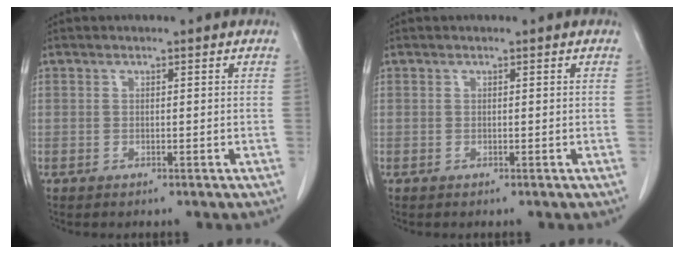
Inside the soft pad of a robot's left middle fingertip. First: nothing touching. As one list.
[{"total": 0.0}]